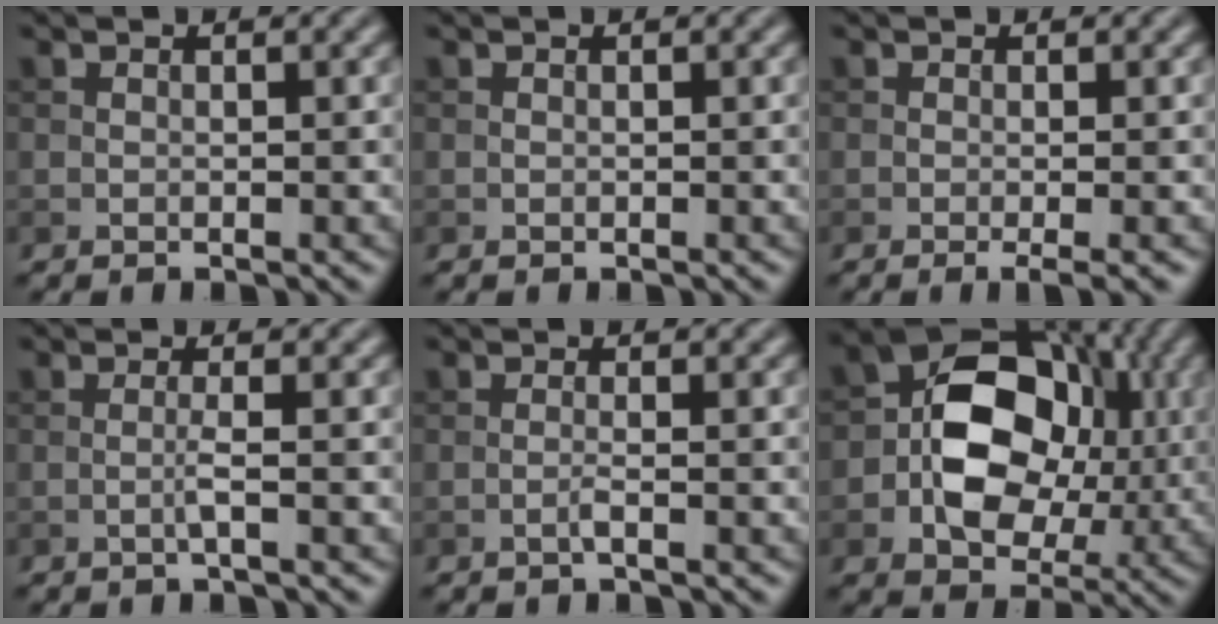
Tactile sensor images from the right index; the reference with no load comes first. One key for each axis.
{"total": 0.0}
{"total": 2.3, "fx": -0.8, "fy": 0.5, "fz": 2.1, "tx": -0.031, "ty": -0.006, "tz": -0.014}
{"total": 1.3, "fx": -0.3, "fy": 0.0, "fz": 1.2, "tx": -0.026, "ty": 0.002, "tz": -0.011}
{"total": 1.0, "fx": -0.4, "fy": 0.1, "fz": 0.9, "tx": -0.017, "ty": 0.002, "tz": -0.012}
{"total": 10.3, "fx": -0.6, "fy": 7.4, "fz": 7.2, "tx": -0.108, "ty": 0.013, "tz": -0.021}